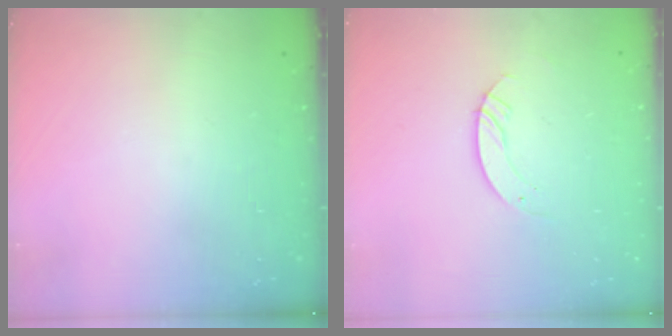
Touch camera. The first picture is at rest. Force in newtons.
{"total": 3.5, "press": 3.5, "slide": 0.1}